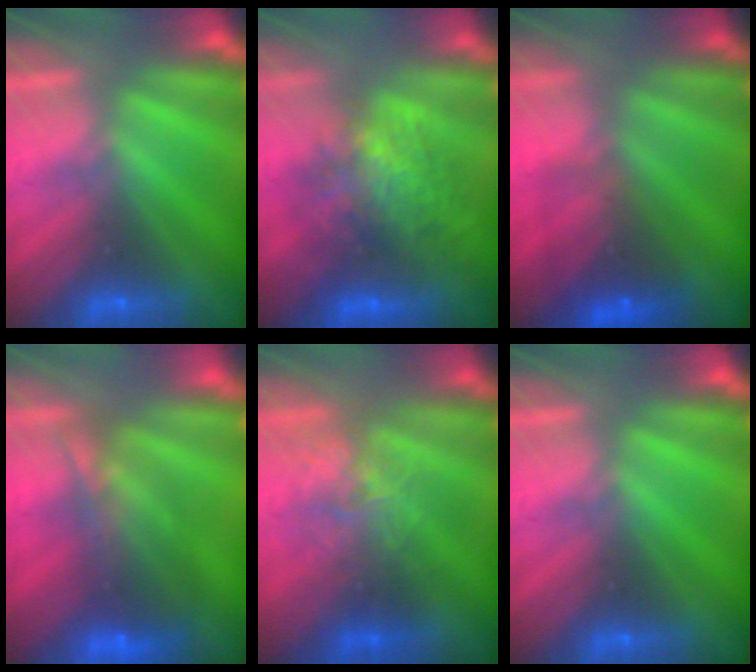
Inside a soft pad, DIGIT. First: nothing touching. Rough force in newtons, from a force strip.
{"total": 7.0}
{"total": 6.9}
{"total": 7.7}
{"total": 2.4}
{"total": 0.0}